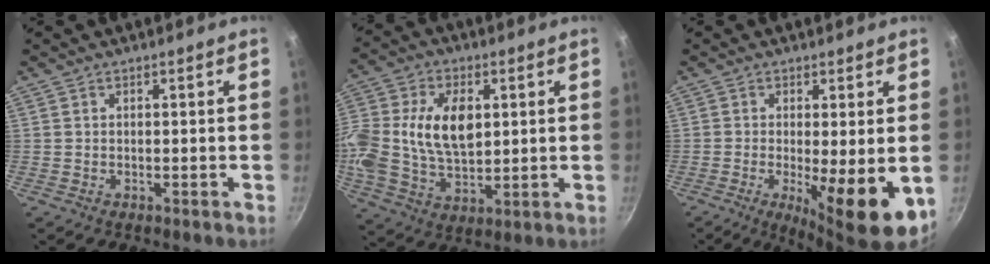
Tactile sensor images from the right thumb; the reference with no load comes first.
{"total": 19.7, "force": [3.1, 13.1, 14.4], "torque": [-0.305, 0.021, 0.056]}
{"total": 10.4, "force": [-1.9, 2.1, 10.0], "torque": [-0.145, -0.013, -0.020]}